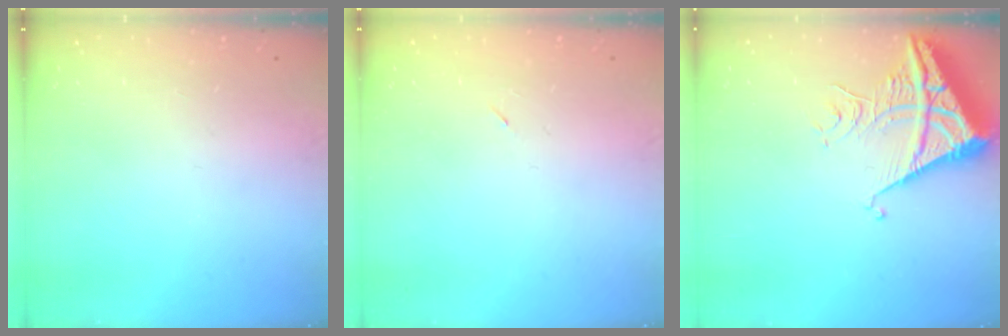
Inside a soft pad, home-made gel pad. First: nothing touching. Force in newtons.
{"total": 2.2, "press": 1.9, "slide": 1.2}
{"total": 9.1, "press": 9.1, "slide": 1.0}